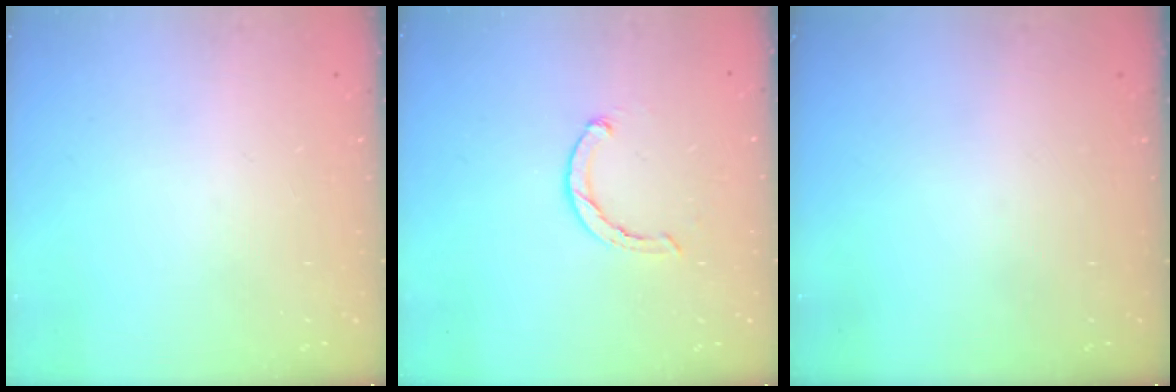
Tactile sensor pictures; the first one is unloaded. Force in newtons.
{"total": 1.5, "press": 1.5, "slide": 0.3}
{"total": 0.0}